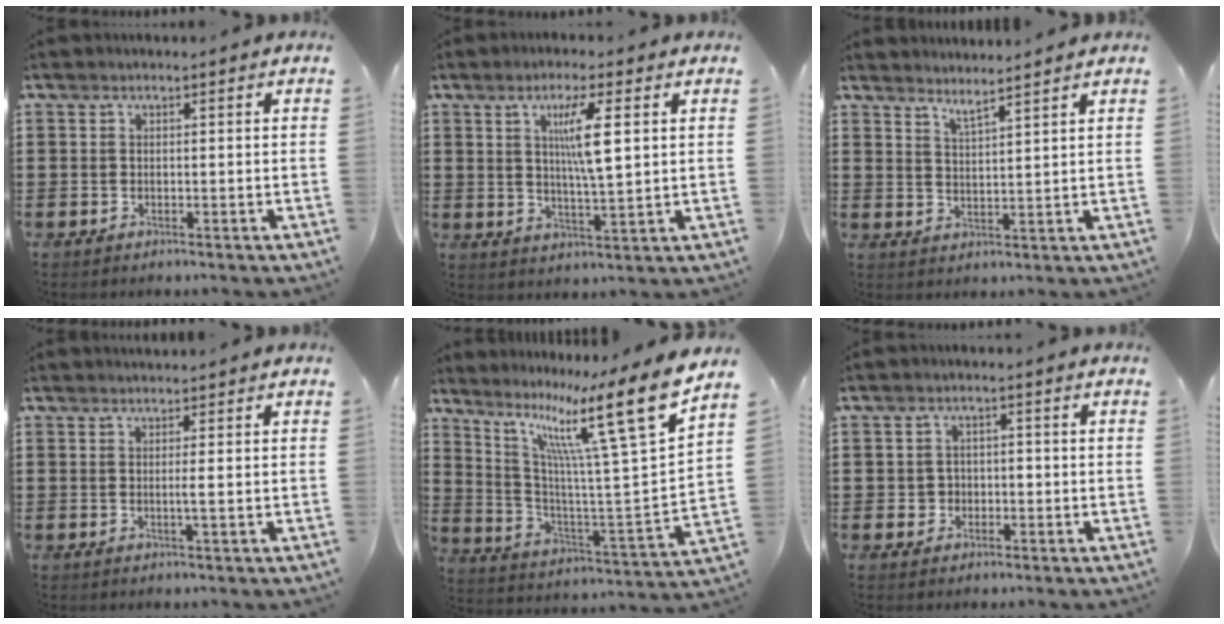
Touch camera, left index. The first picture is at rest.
{"total": 7.2, "force": [2.3, 1.2, 6.8], "torque": [-0.120, -0.002, 0.031]}
{"total": 2.8, "force": [2.7, -0.6, 0.6], "torque": [-0.020, -0.011, 0.050]}
{"total": 1.5, "force": [0.2, -0.3, 1.5], "torque": [-0.026, -0.007, 0.004]}
{"total": 16.8, "force": [10.0, 2.1, 13.3], "torque": [-0.246, -0.071, 0.146]}
{"total": 2.2, "force": [-0.6, 2.0, 0.7], "torque": [-0.022, 0.004, -0.016]}